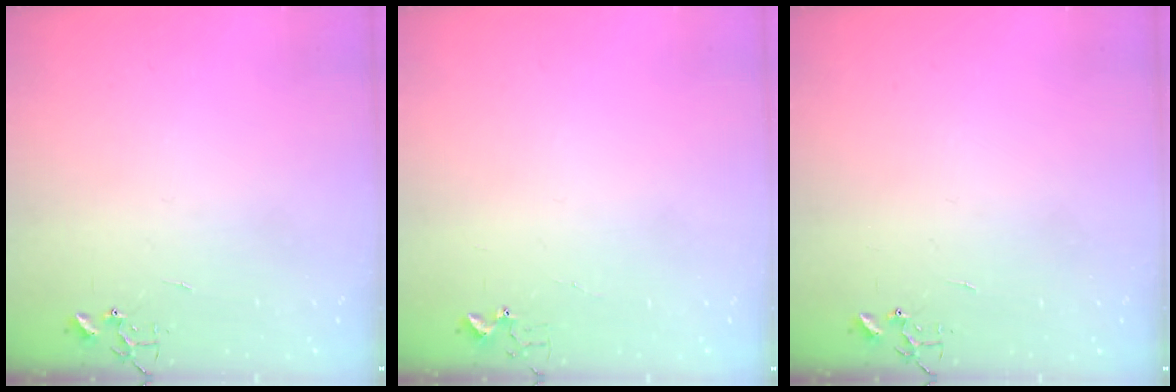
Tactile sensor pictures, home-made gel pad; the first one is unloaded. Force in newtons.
{"total": 3.4, "press": 3.4, "slide": 0.5}
{"total": 0.0}